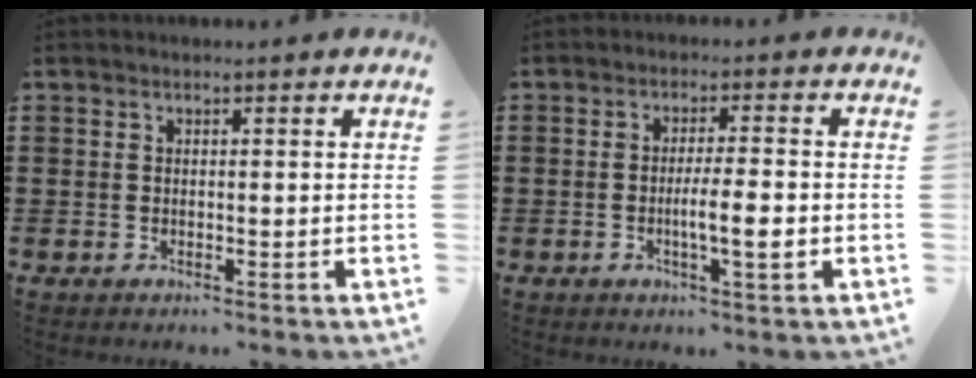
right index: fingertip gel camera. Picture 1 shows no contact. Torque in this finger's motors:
{"motor_torque": [1.13, -0.04, 0.26, 0.11]}